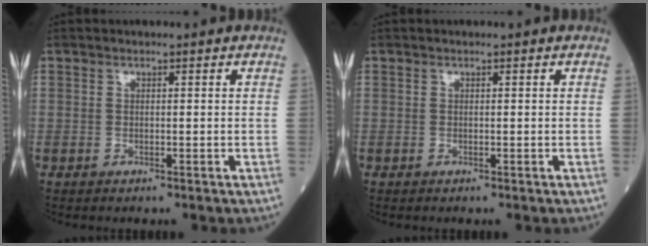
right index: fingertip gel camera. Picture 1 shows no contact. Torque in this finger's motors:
{"motor_torque": [0.03, 0.03, 0.00, 0.00]}